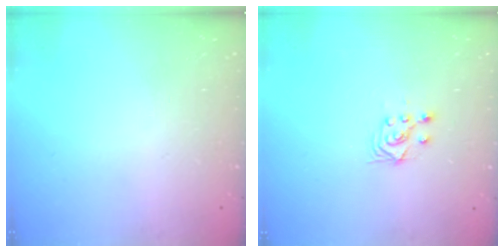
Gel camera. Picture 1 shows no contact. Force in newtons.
{"total": 4.0, "press": 3.8, "slide": 1.1}